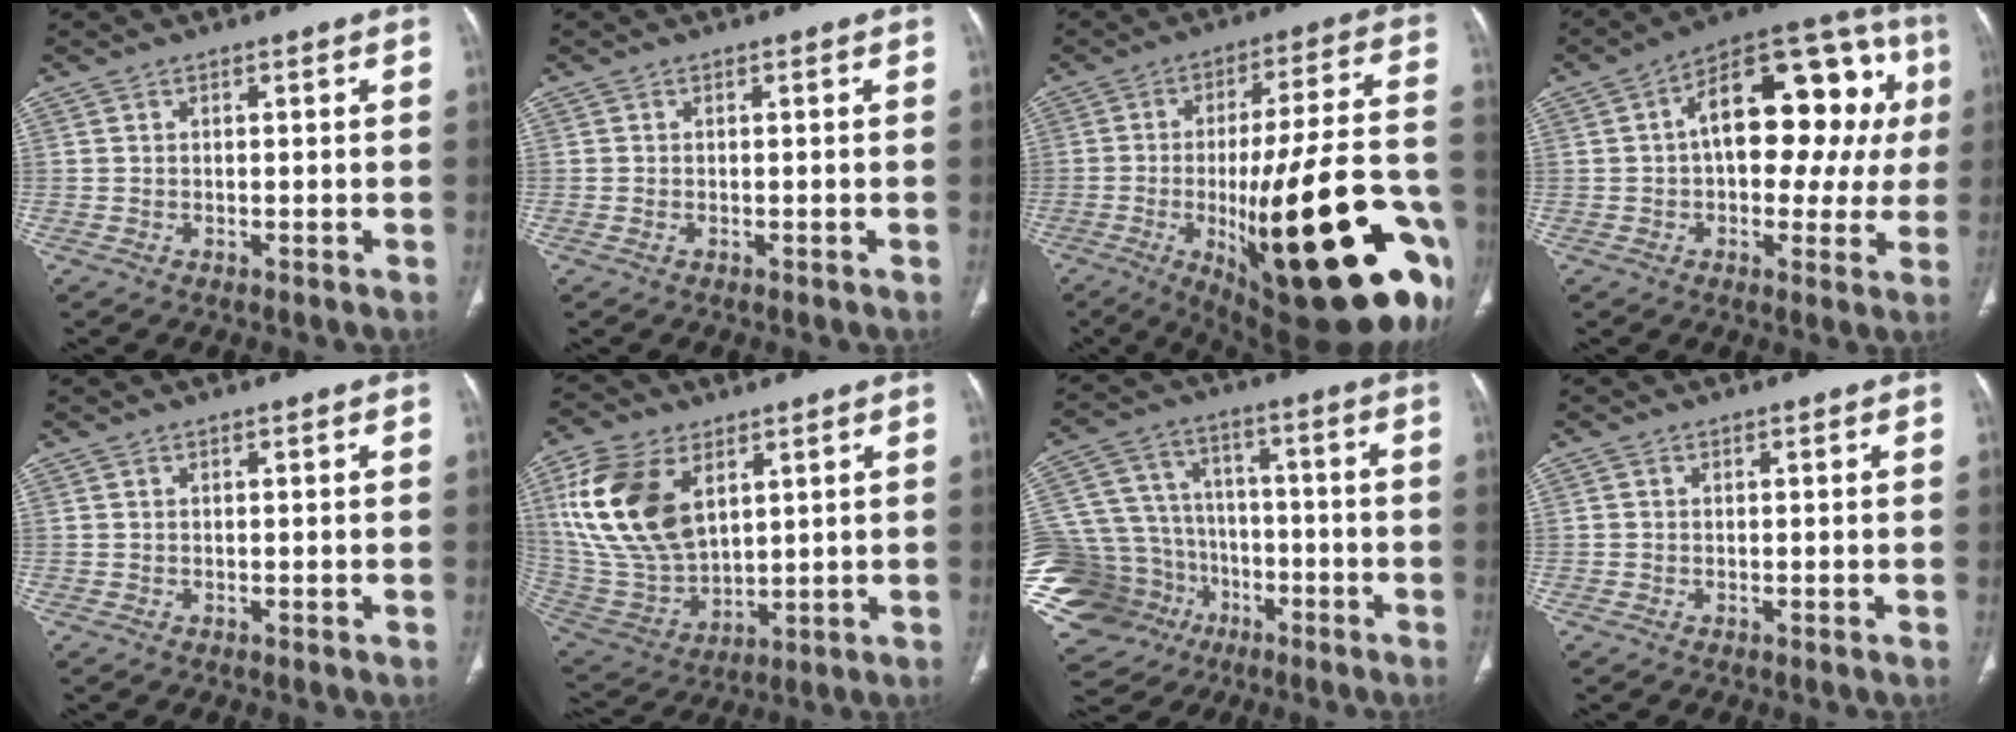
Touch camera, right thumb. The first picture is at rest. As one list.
[{"total": 1.0, "force": [0.4, 0.3, -0.8], "torque": [0.011, 0.001, 0.008]}, {"total": 34.4, "force": [-10.6, 10.2, 31.1], "torque": [-0.383, 0.028, -0.141]}, {"total": 21.7, "force": [3.0, 11.6, 18.1], "torque": [-0.207, 0.043, 0.030]}, {"total": 0.0}, {"total": 19.5, "force": [6.8, 12.0, 13.8], "torque": [-0.266, -0.024, 0.142]}, {"total": 29.3, "force": [-10.8, 23.3, 14.1], "torque": [-0.350, 0.075, -0.173]}, {"total": 1.1, "force": [0.5, 0.3, -0.9], "torque": [0.015, 0.001, 0.005]}]